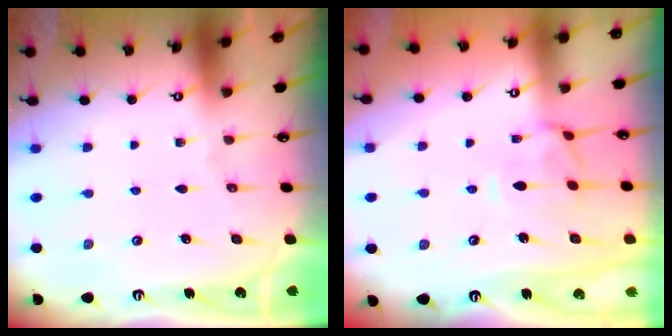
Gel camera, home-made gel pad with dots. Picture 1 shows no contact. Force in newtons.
{"total": 1.7, "press": 1.4, "slide": 0.9}